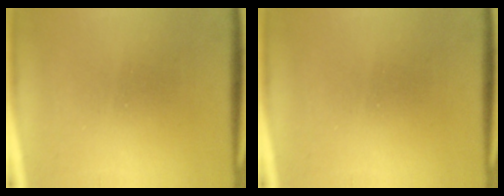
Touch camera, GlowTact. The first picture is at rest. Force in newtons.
{"total": 0.0}